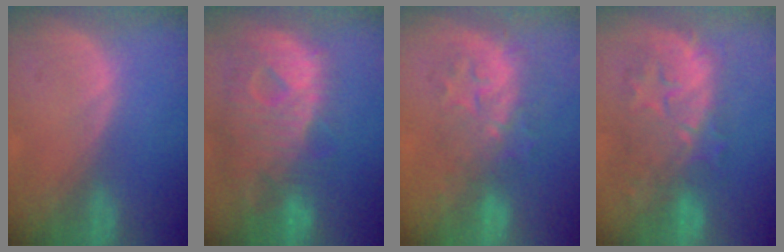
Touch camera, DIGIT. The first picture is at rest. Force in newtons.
{"total": 12.6, "press": 10.8, "slide": 6.5}
{"total": 8.4, "press": 7.9, "slide": 2.7}
{"total": 9.6, "press": 9.4, "slide": 2.2}